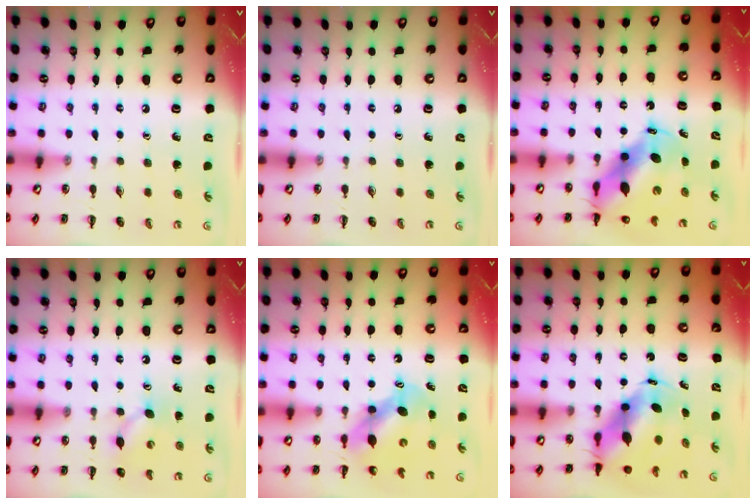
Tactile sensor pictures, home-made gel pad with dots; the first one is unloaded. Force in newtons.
{"total": 0.0}
{"total": 11.3, "press": 10.9, "slide": 3.0}
{"total": 5.2, "press": 5.1, "slide": 1.2}
{"total": 7.1, "press": 7.0, "slide": 1.4}
{"total": 7.7, "press": 7.4, "slide": 2.3}